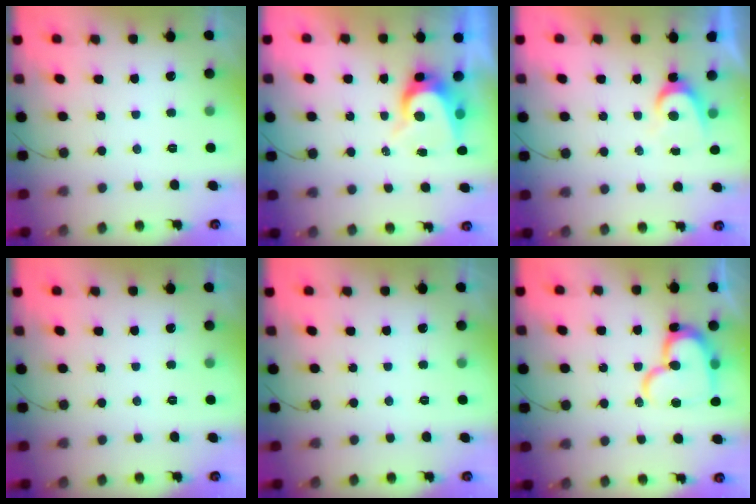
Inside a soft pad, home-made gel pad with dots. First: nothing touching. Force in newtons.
{"total": 7.7, "press": 7.7, "slide": 0.6}
{"total": 4.4, "press": 4.4, "slide": 0.5}
{"total": 0.0}
{"total": 0.0}
{"total": 17.2, "press": 17.2, "slide": 1.5}